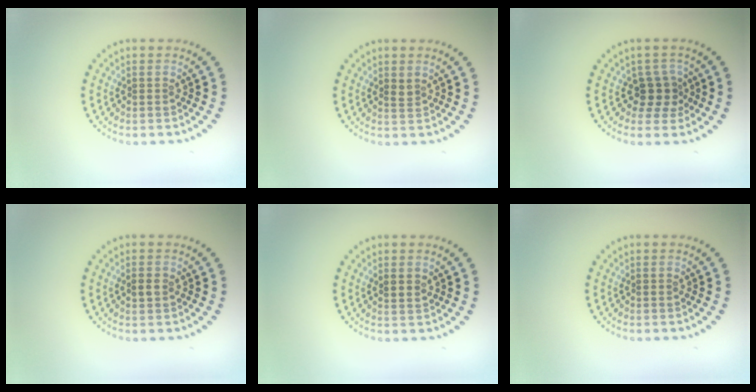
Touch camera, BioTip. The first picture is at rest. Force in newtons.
{"total": 0.7, "press": 0.6, "slide": 0.3}
{"total": 2.2, "press": 1.8, "slide": 1.4}
{"total": 1.0, "press": 1.0, "slide": 0.1}
{"total": 1.2, "press": 1.0, "slide": 0.6}
{"total": 0.0}